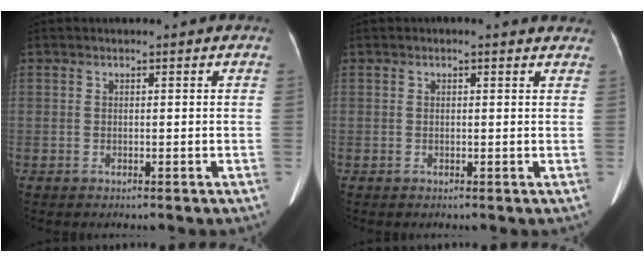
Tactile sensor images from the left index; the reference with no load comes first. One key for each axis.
{"total": 1.8, "fx": 1.5, "fy": 0.6, "fz": 0.9, "tx": -0.017, "ty": 0.004, "tz": 0.004}